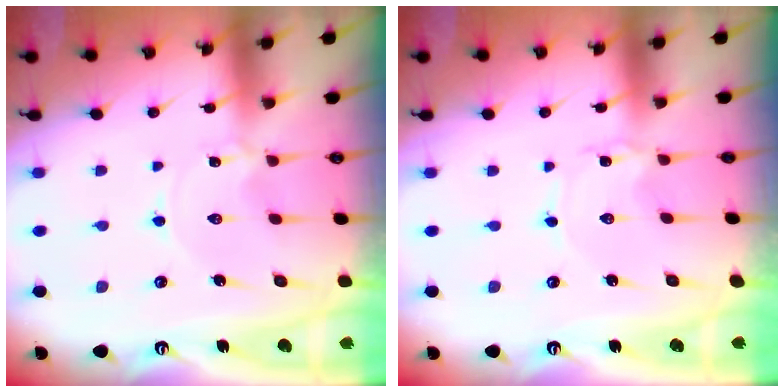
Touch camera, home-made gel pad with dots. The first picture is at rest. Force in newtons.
{"total": 0.6, "press": 0.6, "slide": 0.1}